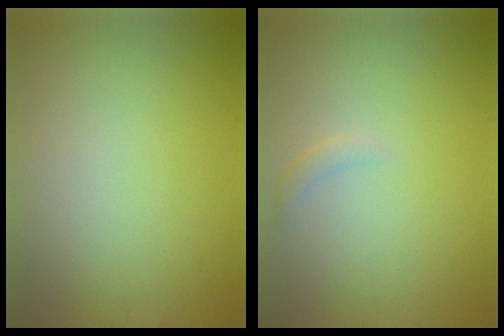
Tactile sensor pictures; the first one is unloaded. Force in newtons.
{"total": 0.8, "press": 0.8, "slide": 0.1}